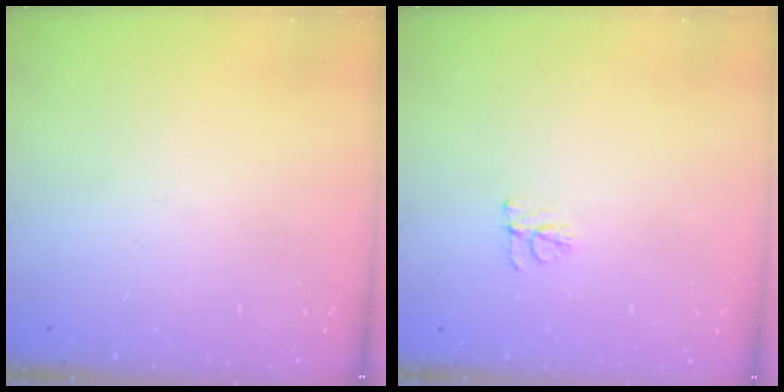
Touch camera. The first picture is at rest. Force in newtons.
{"total": 5.6, "press": 5.5, "slide": 0.6}